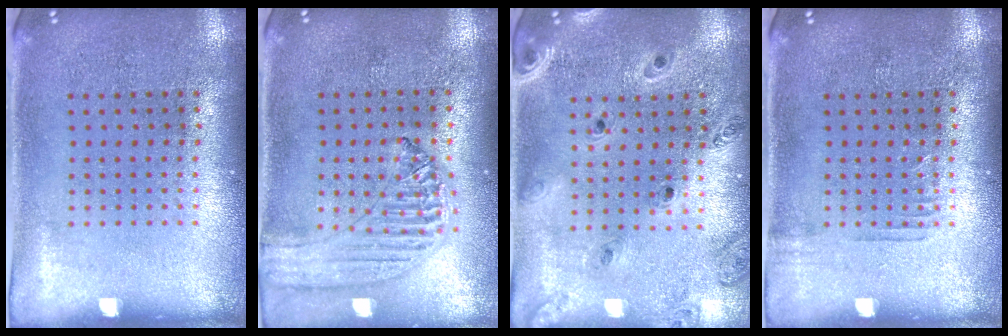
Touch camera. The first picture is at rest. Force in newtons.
{"total": 1.2, "press": 1.2, "slide": 0.2}
{"total": 0.9, "press": 0.9, "slide": 0.1}
{"total": 0.7, "press": 0.6, "slide": 0.2}